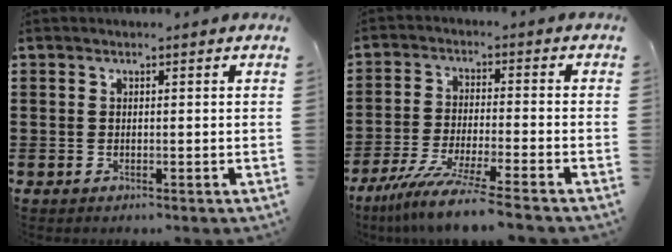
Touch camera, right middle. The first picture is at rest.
{"total": 7.8, "force": [-6.7, -0.7, 3.9], "torque": [-0.083, -0.019, -0.130]}